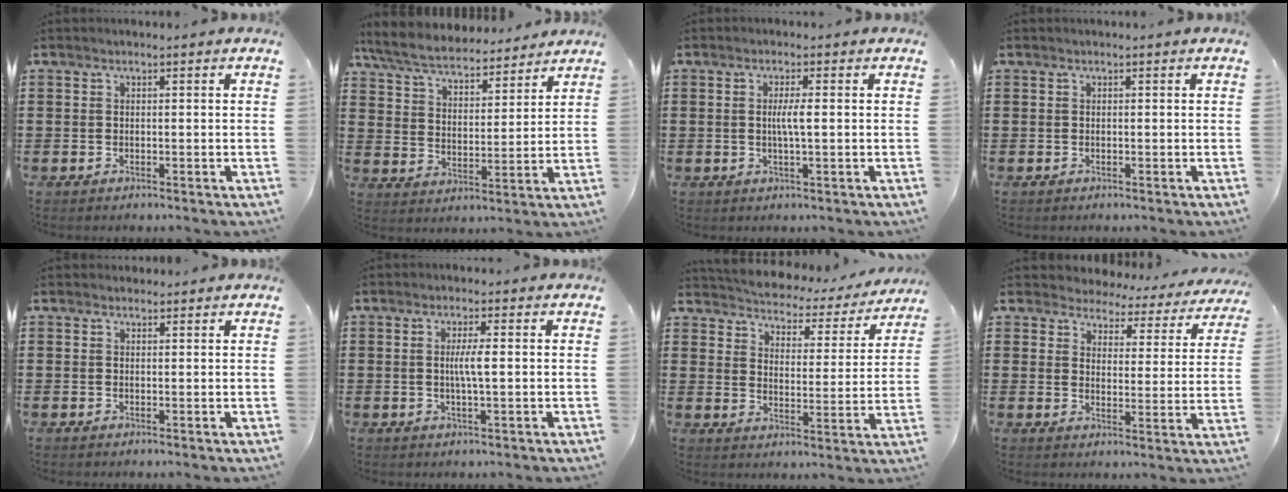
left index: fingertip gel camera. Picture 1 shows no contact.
{"total": 6.9, "force": [6.4, 1.1, 2.2], "torque": [-0.071, -0.031, 0.112]}
{"total": 2.8, "force": [0.0, 0.2, 2.8], "torque": [-0.054, -0.004, -0.001]}
{"total": 0.0}
{"total": 0.9, "force": [0.8, 0.4, 0.1], "torque": [-0.004, 0.003, 0.015]}
{"total": 3.3, "force": [0.1, 0.3, 3.2], "torque": [-0.061, -0.003, -0.001]}
{"total": 3.1, "force": [3.0, 0.5, 0.1], "torque": [-0.026, -0.031, 0.043]}
{"total": 3.7, "force": [3.6, 0.9, -0.1], "torque": [-0.023, -0.029, 0.058]}